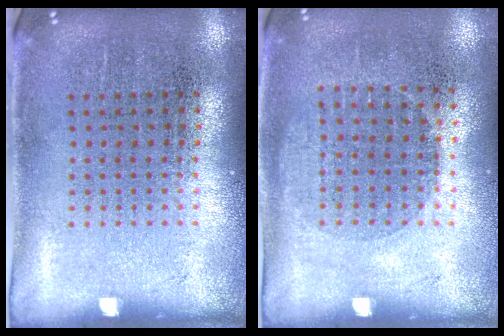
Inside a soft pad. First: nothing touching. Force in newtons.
{"total": 0.9, "press": 0.8, "slide": 0.4}